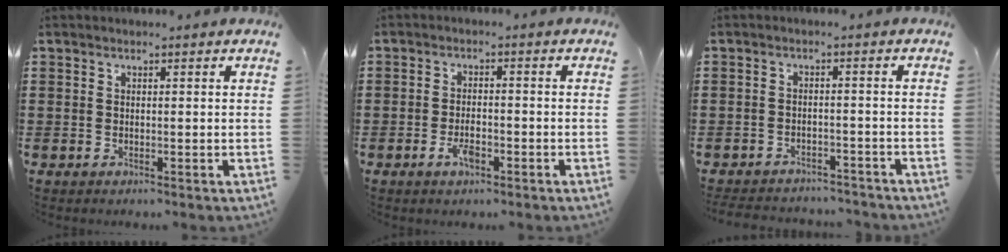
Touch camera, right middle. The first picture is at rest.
{"total": 3.2, "force": [-1.8, 1.2, 2.4], "torque": [-0.055, -0.002, -0.036]}
{"total": 3.0, "force": [-3.0, 0.5, -0.1], "torque": [-0.005, 0.001, -0.065]}